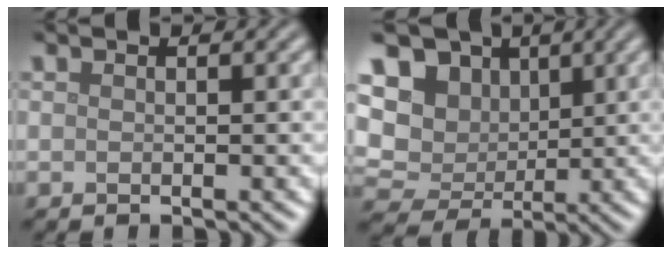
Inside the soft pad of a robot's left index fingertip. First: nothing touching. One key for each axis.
{"total": 9.9, "fx": 3.0, "fy": 8.0, "fz": 5.0, "tx": -0.109, "ty": 0.022, "tz": 0.035}